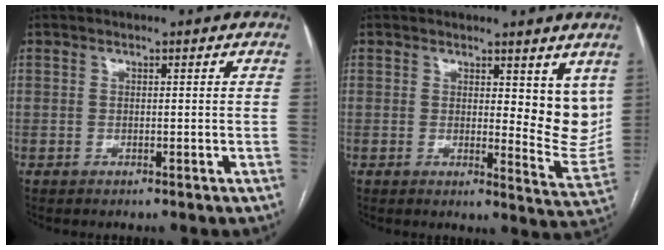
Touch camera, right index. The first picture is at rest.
{"total": 7.3, "force": [3.6, 2.8, 5.7], "torque": [-0.057, -0.022, 0.049]}